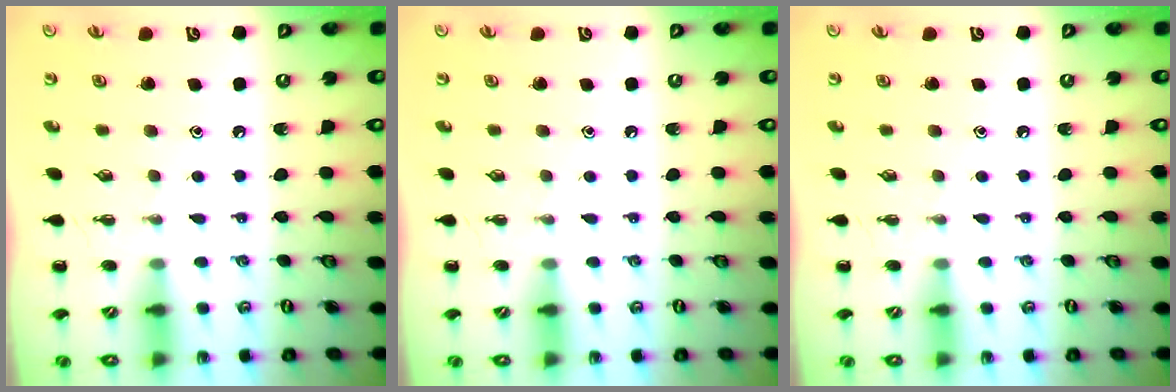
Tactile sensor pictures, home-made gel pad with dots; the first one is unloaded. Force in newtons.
{"total": 0.0}
{"total": 0.0}